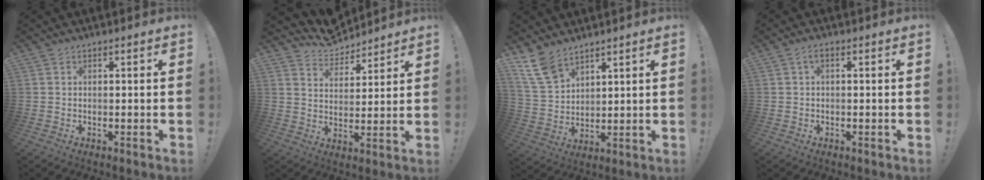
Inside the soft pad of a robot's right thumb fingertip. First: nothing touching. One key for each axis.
{"total": 7.8, "fx": 7.1, "fy": 3.2, "fz": 0.8, "tx": -0.032, "ty": -0.058, "tz": 0.137}
{"total": 10.5, "fx": 7.8, "fy": 5.4, "fz": 4.5, "tx": -0.092, "ty": -0.039, "tz": 0.157}
{"total": 1.6, "fx": -0.3, "fy": 0.3, "fz": 1.6, "tx": -0.037, "ty": 0.006, "tz": -0.005}